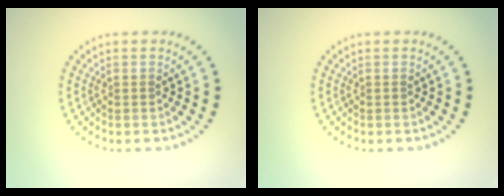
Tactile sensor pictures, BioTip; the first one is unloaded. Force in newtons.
{"total": 0.0}